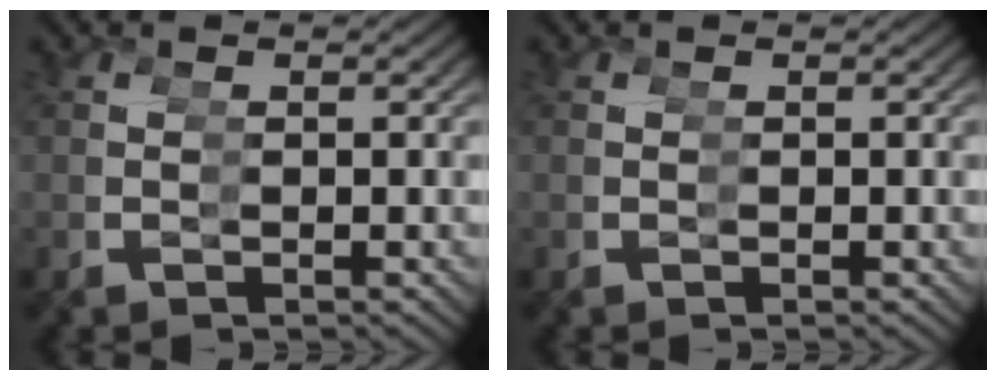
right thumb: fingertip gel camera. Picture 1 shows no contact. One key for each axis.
{"total": 0.0}